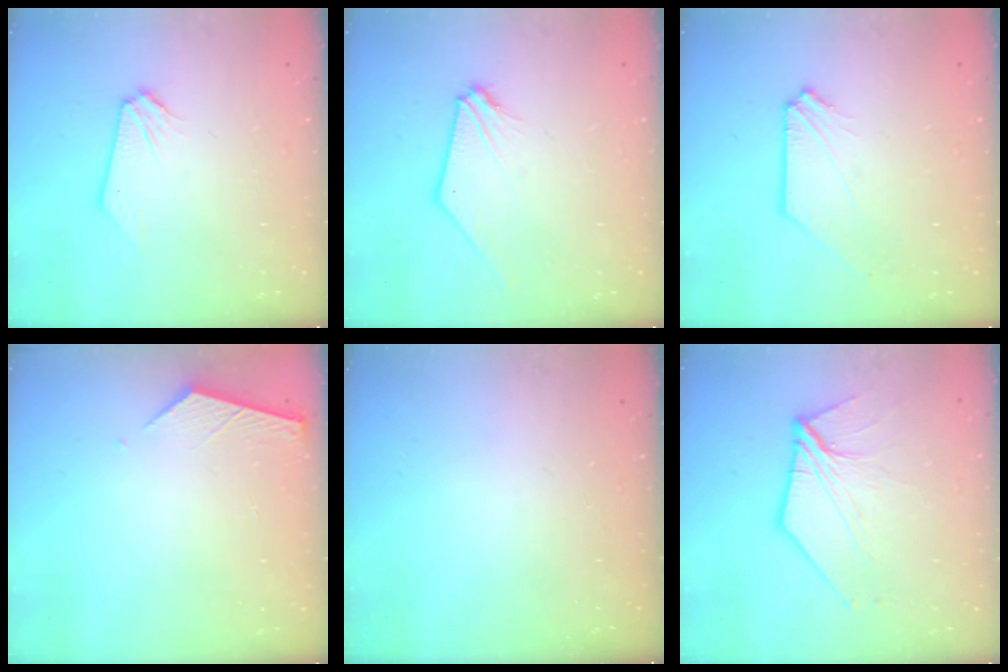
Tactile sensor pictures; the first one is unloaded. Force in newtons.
{"total": 1.8, "press": 1.8, "slide": 0.4}
{"total": 1.0, "press": 1.0, "slide": 0.1}
{"total": 3.5, "press": 3.4, "slide": 0.3}
{"total": 0.0}
{"total": 8.3, "press": 8.3, "slide": 1.1}